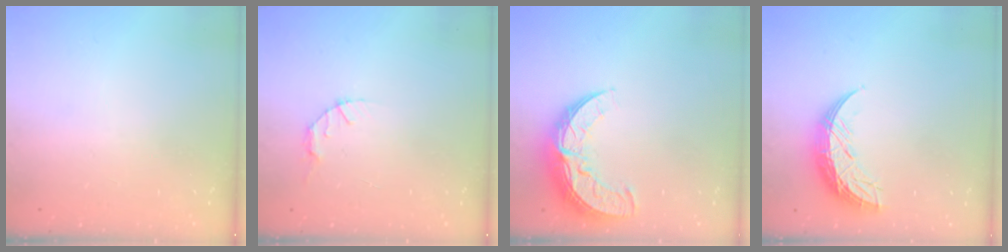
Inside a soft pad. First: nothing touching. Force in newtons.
{"total": 2.8, "press": 2.8, "slide": 0.4}
{"total": 11.4, "press": 11.3, "slide": 0.8}
{"total": 10.5, "press": 10.5, "slide": 0.8}